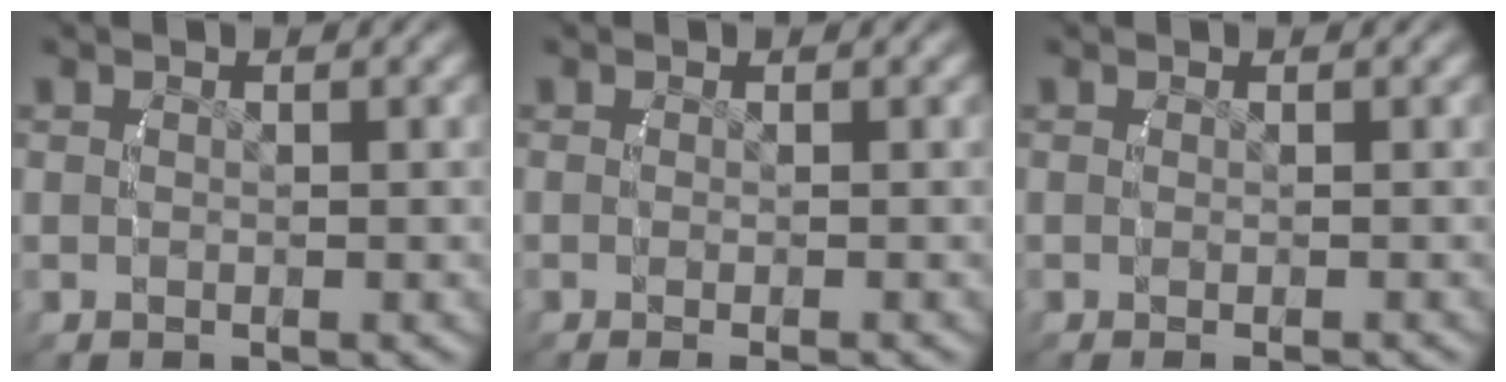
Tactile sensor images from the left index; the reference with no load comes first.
{"total": 2.1, "force": [-1.5, 0.1, 1.4], "torque": [-0.017, -0.003, -0.019]}
{"total": 1.2, "force": [-0.9, 0.0, 0.8], "torque": [-0.010, -0.001, -0.010]}